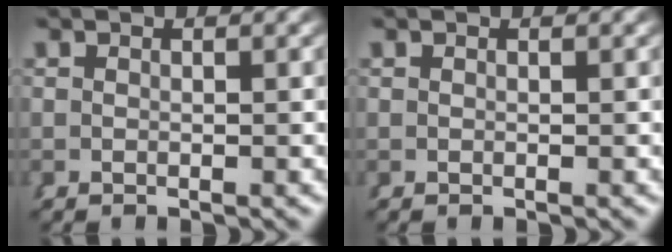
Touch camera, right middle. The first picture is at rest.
{"total": 0.0}